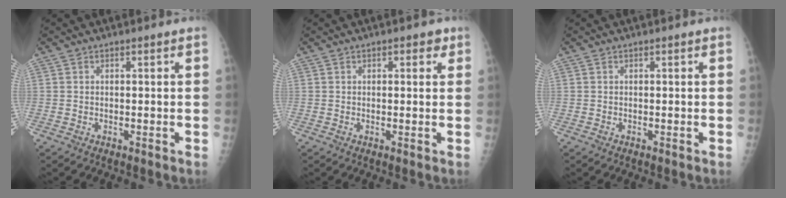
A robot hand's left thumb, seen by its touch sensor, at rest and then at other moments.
{"total": 2.2, "force": [1.1, 1.3, 1.5], "torque": [-0.003, 0.000, 0.011]}
{"total": 0.0}